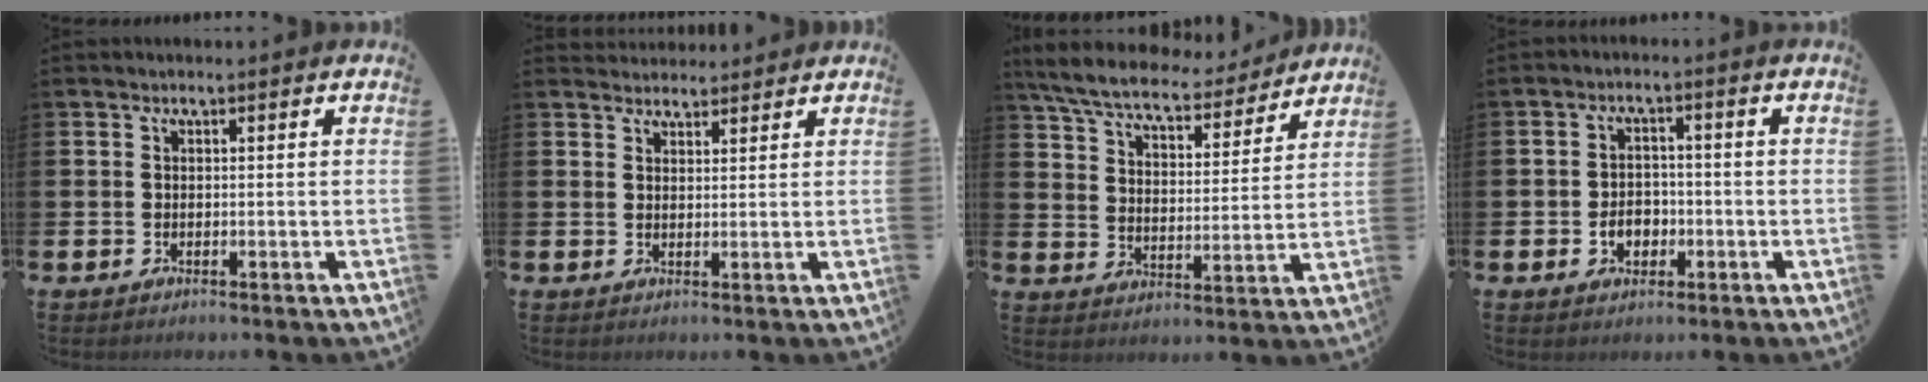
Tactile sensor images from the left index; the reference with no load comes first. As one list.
[{"total": 2.7, "force": [2.6, 0.7, -0.2], "torque": [0.009, -0.014, 0.046]}, {"total": 7.4, "force": [6.9, 1.6, 2.3], "torque": [-0.077, -0.045, 0.117]}, {"total": 3.4, "force": [-1.0, 2.6, 1.9], "torque": [-0.017, -0.006, -0.028]}]